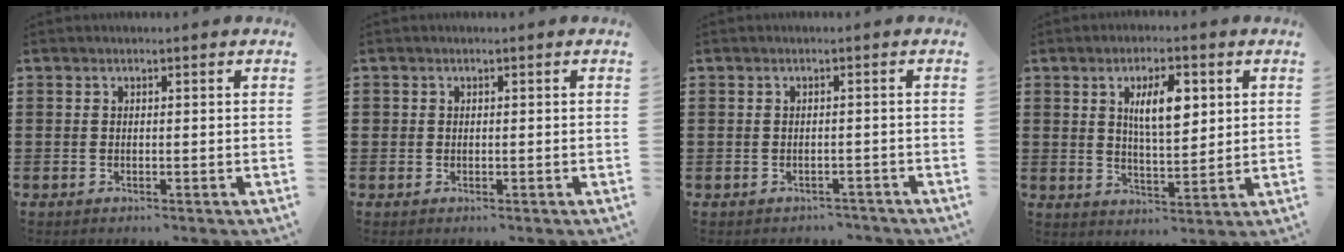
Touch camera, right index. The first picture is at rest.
{"total": 0.6, "force": [0.1, 0.6, 0.0], "torque": [-0.001, 0.004, 0.003]}
{"total": 1.2, "force": [-1.0, 0.6, -0.1], "torque": [-0.004, 0.003, -0.024]}
{"total": 7.1, "force": [2.3, 2.6, 6.1], "torque": [-0.112, 0.002, 0.035]}